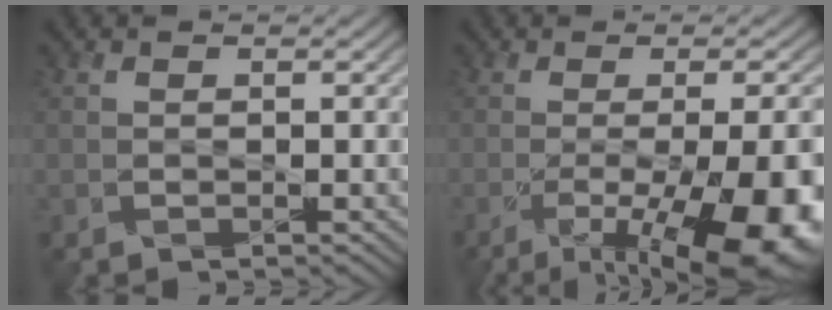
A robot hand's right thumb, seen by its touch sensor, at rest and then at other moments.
{"total": 15.7, "force": [-5.9, 4.7, 13.7], "torque": [-0.180, -0.025, -0.073]}